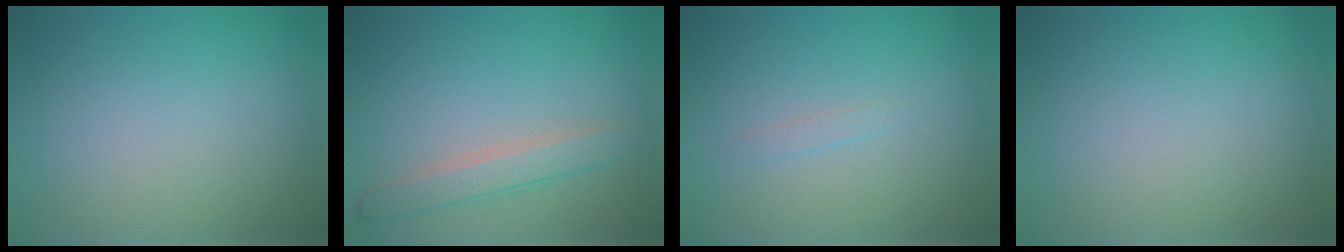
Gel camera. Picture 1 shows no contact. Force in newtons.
{"total": 2.5, "press": 2.4, "slide": 0.1}
{"total": 0.6, "press": 0.6, "slide": 0.1}
{"total": 0.0}